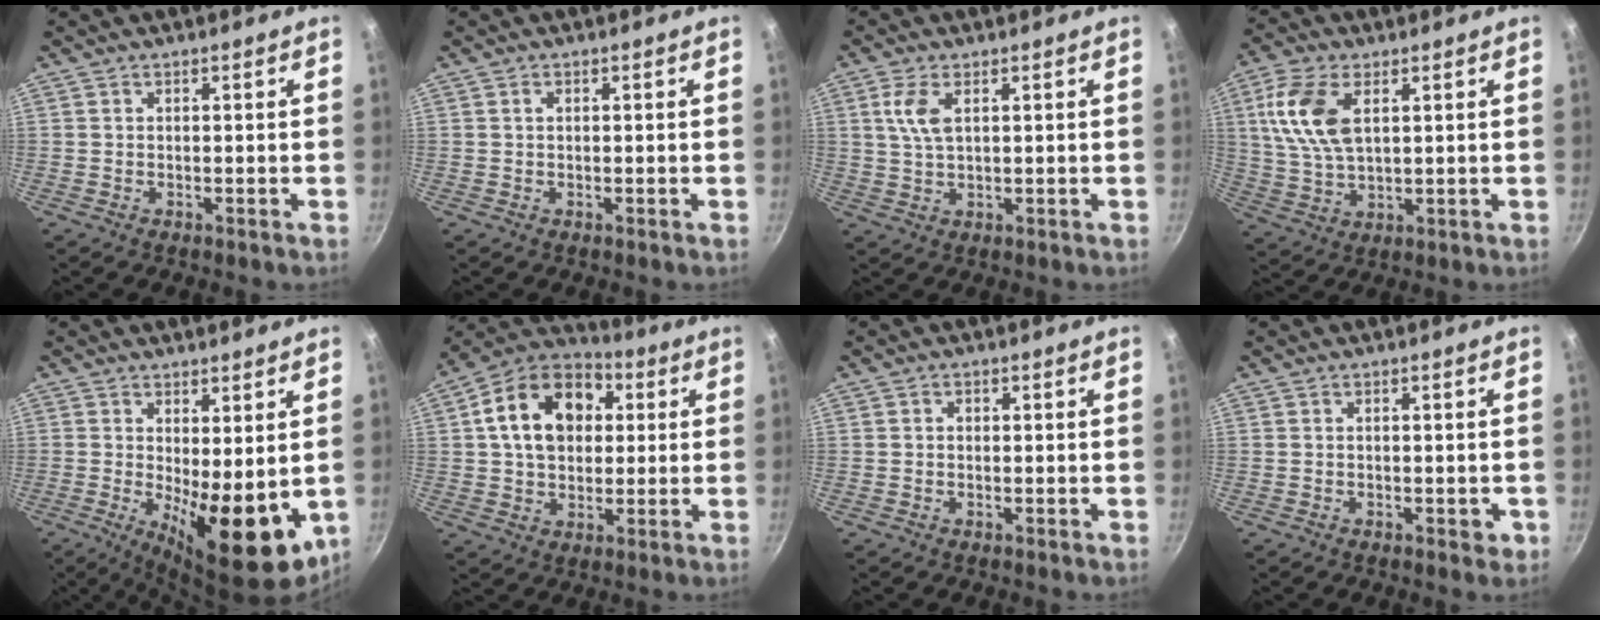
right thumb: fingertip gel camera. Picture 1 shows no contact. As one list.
[{"total": 0.8, "force": [0.2, 0.6, 0.5], "torque": [-0.008, 0.005, 0.004]}, {"total": 5.1, "force": [1.7, 2.4, 4.2], "torque": [-0.087, -0.002, 0.035]}, {"total": 11.8, "force": [3.5, 6.4, 9.3], "torque": [-0.184, -0.003, 0.070]}, {"total": 14.4, "force": [-1.4, 5.5, 13.2], "torque": [-0.159, -0.019, -0.006]}, {"total": 17.2, "force": [3.6, 12.5, 11.2], "torque": [-0.163, 0.026, 0.046]}, {"total": 1.0, "force": [0.0, 0.9, 0.5], "torque": [-0.007, 0.005, 0.000]}, {"total": 2.1, "force": [-0.7, 1.2, 1.6], "torque": [-0.016, 0.001, -0.009]}]